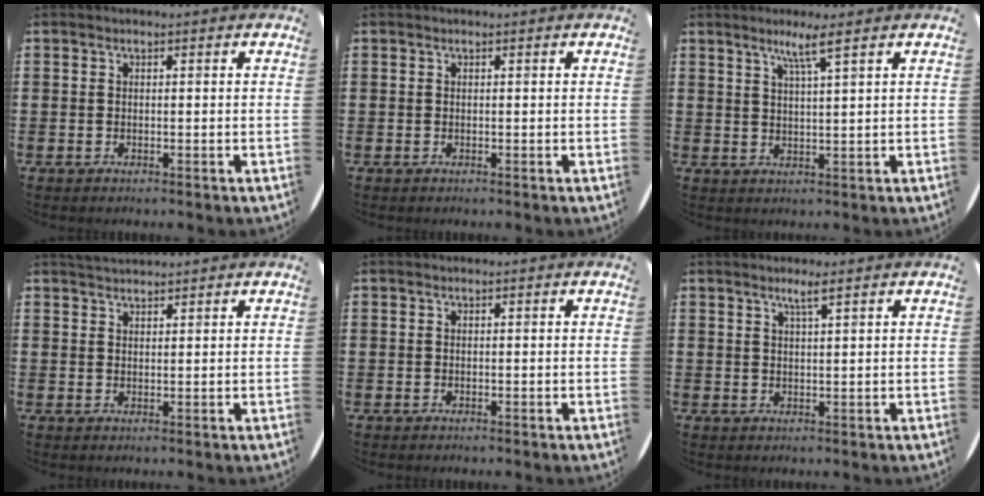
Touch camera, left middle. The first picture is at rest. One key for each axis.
{"total": 0.0}
{"total": 4.1, "fx": 2.8, "fy": -0.4, "fz": 3.0, "tx": -0.065, "ty": 0.003, "tz": 0.046}
{"total": 1.7, "fx": 1.7, "fy": 0.2, "fz": 0.1, "tx": -0.004, "ty": 0.004, "tz": 0.033}
{"total": 0.0}
{"total": 2.2, "fx": 1.6, "fy": -0.1, "fz": 1.5, "tx": -0.031, "ty": 0.000, "tz": 0.028}